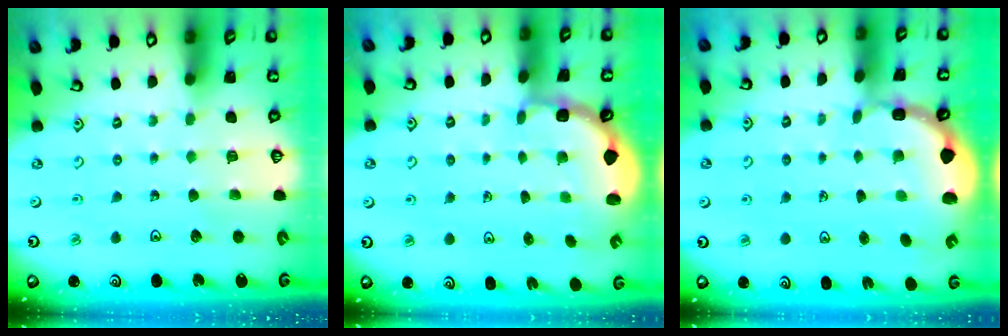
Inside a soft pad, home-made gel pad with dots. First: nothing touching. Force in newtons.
{"total": 2.4, "press": 1.7, "slide": 1.7}
{"total": 2.6, "press": 2.4, "slide": 0.9}